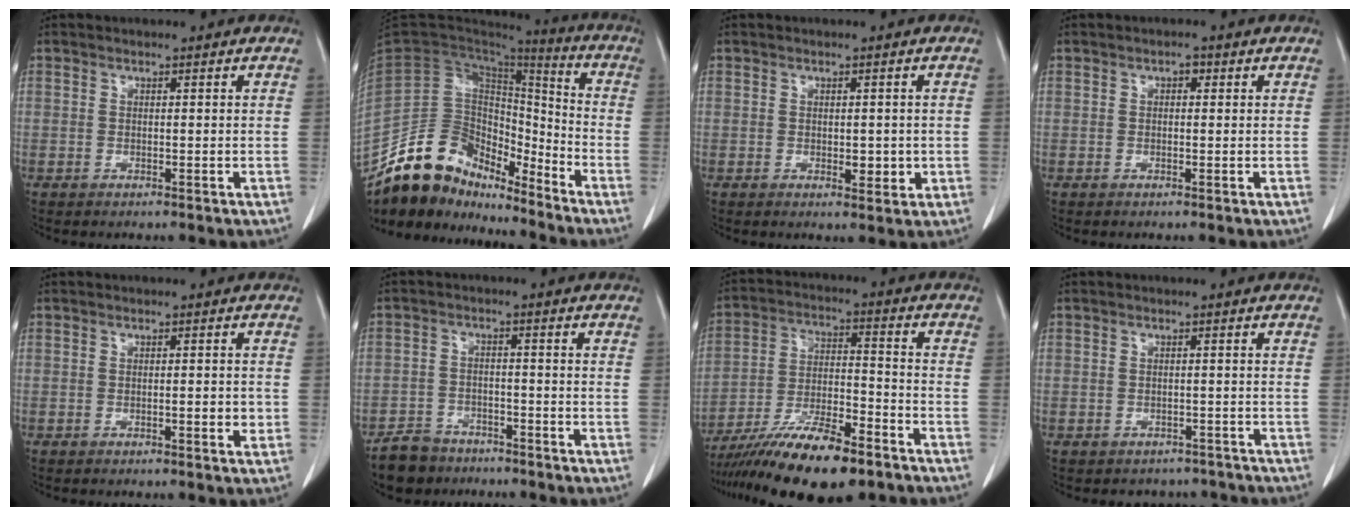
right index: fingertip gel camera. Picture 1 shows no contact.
{"total": 15.6, "force": [-13.2, 6.8, 4.8], "torque": [-0.074, 0.060, -0.239]}
{"total": 2.6, "force": [-0.4, 1.5, 2.1], "torque": [-0.027, -0.001, 0.002]}
{"total": 1.0, "force": [0.3, 0.6, 0.7], "torque": [-0.009, 0.006, 0.002]}
{"total": 1.8, "force": [-0.5, 0.5, 1.7], "torque": [-0.028, 0.000, -0.005]}
{"total": 5.9, "force": [-4.8, 3.4, 0.9], "torque": [-0.024, 0.000, -0.085]}
{"total": 16.4, "force": [-12.0, 3.4, 10.6], "torque": [-0.191, -0.016, -0.211]}
{"total": 5.0, "force": [-4.1, 2.8, -0.3], "torque": [0.008, 0.013, -0.046]}